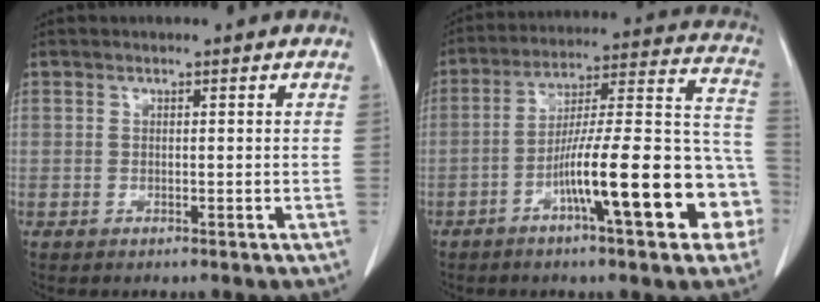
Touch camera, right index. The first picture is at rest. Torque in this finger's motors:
{"motor_torque": [1.52, -0.62, 0.53, 0.21]}